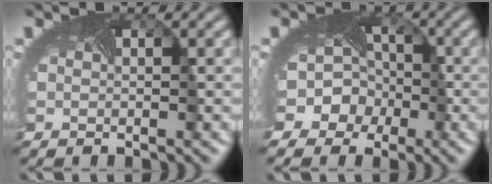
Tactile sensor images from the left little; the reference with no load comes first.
{"total": 10.1, "force": [-3.6, 8.8, 3.4], "torque": [-0.066, 0.007, -0.085]}